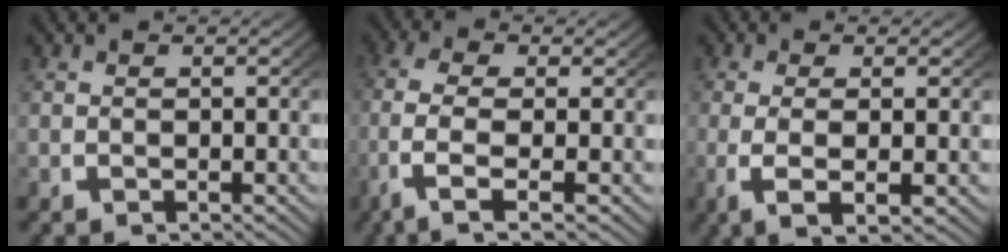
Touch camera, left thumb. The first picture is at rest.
{"total": 8.0, "force": [-1.4, 4.2, 6.7], "torque": [-0.169, -0.024, -0.015]}
{"total": 4.9, "force": [-0.8, 1.5, 4.6], "torque": [-0.099, -0.014, -0.004]}